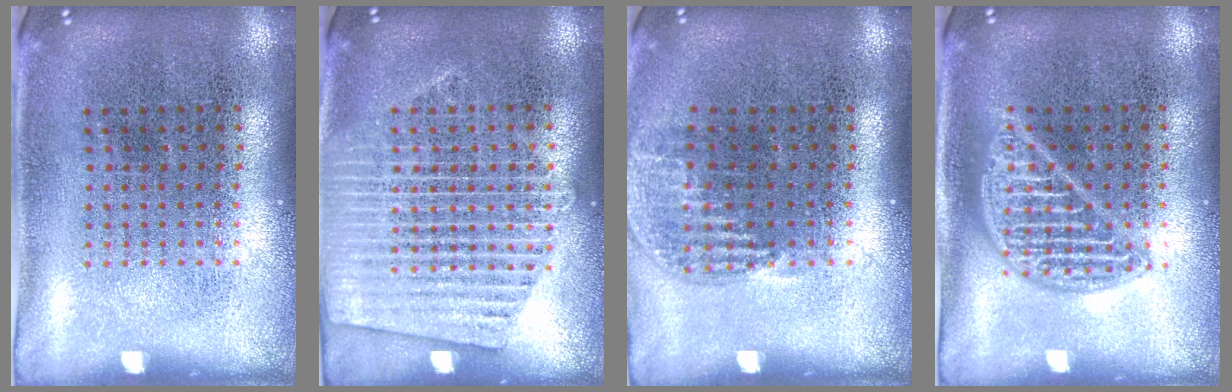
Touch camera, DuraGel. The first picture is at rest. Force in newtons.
{"total": 1.6, "press": 1.6, "slide": 0.3}
{"total": 1.1, "press": 1.0, "slide": 0.4}
{"total": 1.9, "press": 1.9, "slide": 0.3}